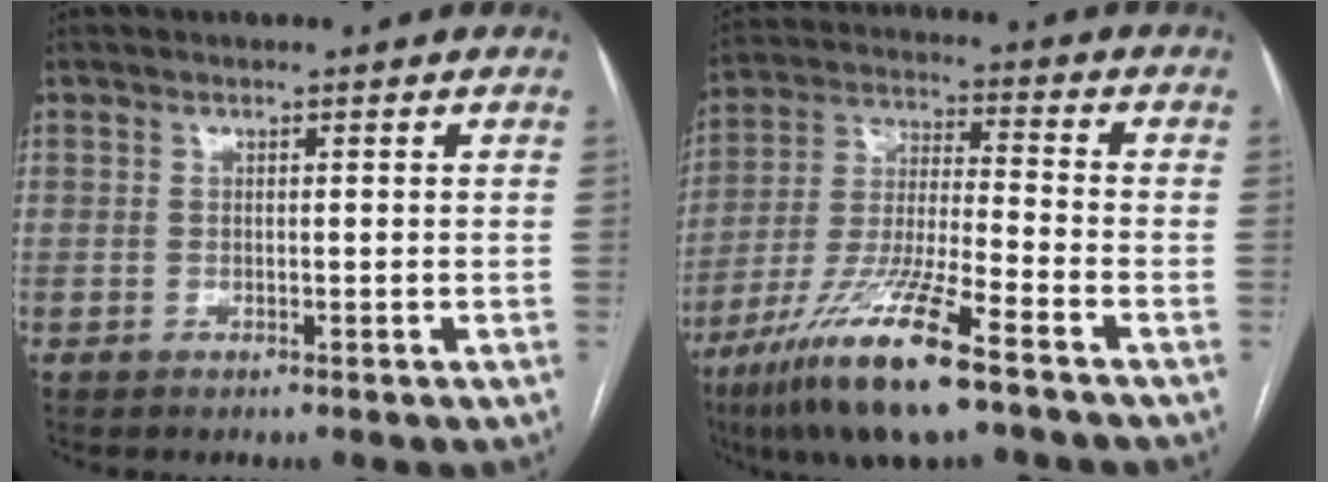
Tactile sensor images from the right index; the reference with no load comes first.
{"total": 15.9, "force": [-9.9, 1.2, 12.4], "torque": [-0.263, -0.039, -0.184]}